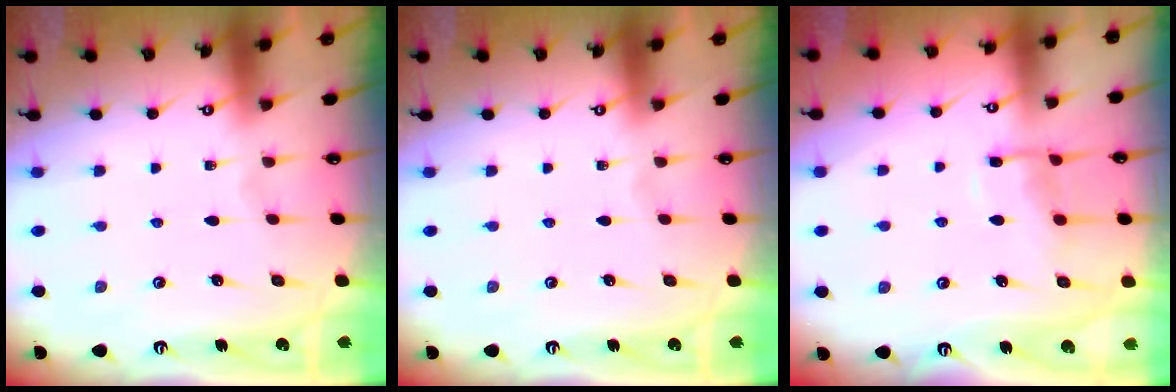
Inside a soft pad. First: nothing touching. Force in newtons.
{"total": 0.0}
{"total": 9.7, "press": 9.7, "slide": 1.0}